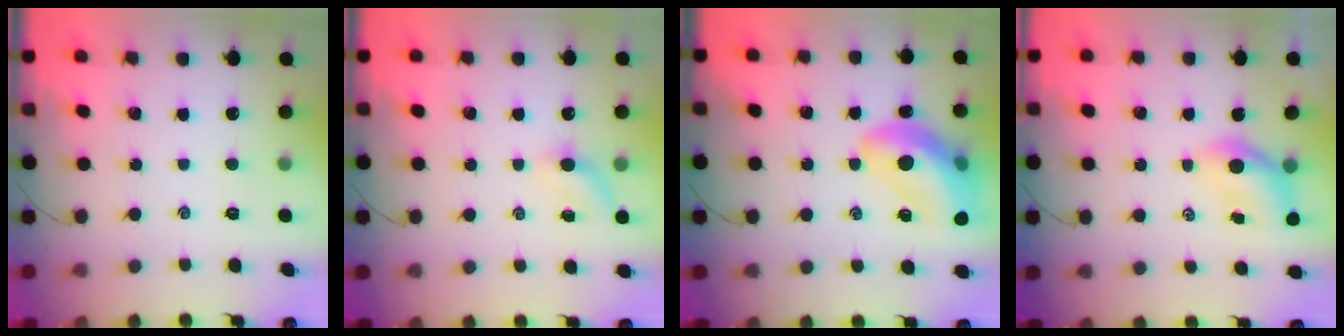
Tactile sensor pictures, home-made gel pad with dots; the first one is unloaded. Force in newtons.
{"total": 4.8, "press": 4.6, "slide": 1.6}
{"total": 16.7, "press": 16.4, "slide": 3.1}
{"total": 5.1, "press": 5.0, "slide": 1.2}